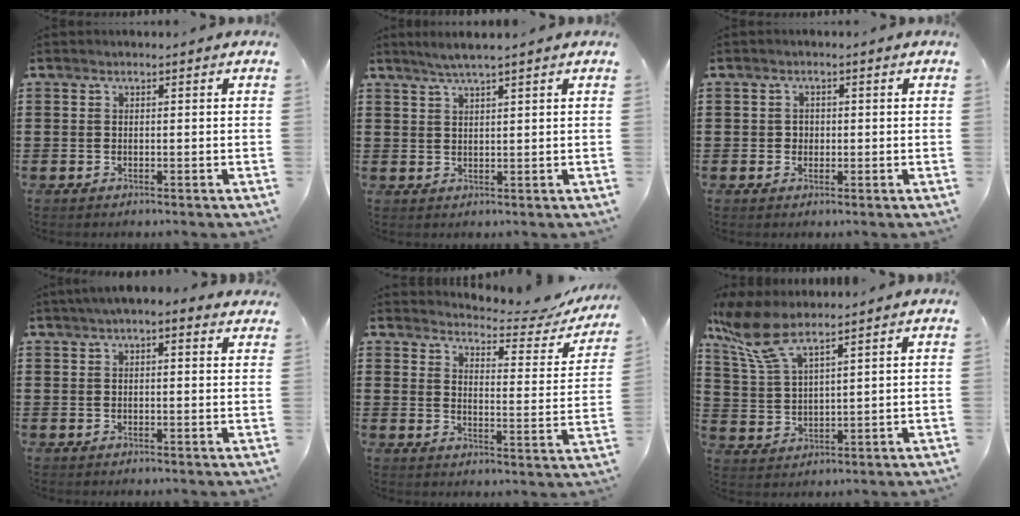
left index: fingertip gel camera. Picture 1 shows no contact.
{"total": 2.2, "force": [1.8, 0.0, 1.2], "torque": [-0.027, 0.003, 0.034]}
{"total": 1.3, "force": [0.1, 1.2, 0.3], "torque": [-0.011, 0.006, 0.002]}
{"total": 2.5, "force": [1.7, 0.5, 1.8], "torque": [-0.039, 0.007, 0.029]}
{"total": 3.9, "force": [3.7, 0.4, 1.1], "torque": [-0.031, -0.035, 0.055]}
{"total": 8.2, "force": [6.2, 2.1, 4.9], "torque": [-0.129, -0.018, 0.109]}